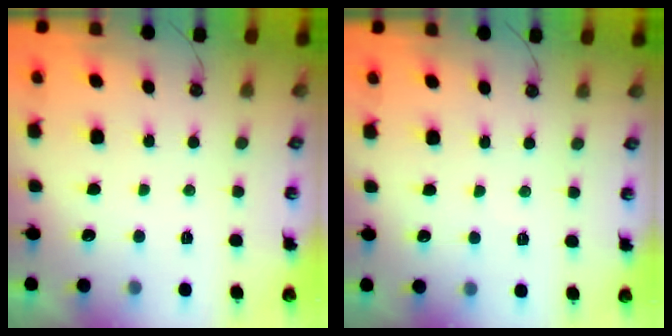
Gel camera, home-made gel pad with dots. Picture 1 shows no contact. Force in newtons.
{"total": 3.2, "press": 3.2, "slide": 0.5}